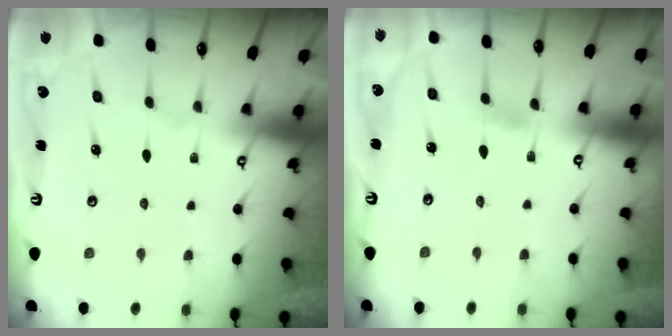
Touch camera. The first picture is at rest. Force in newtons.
{"total": 2.6, "press": 2.6, "slide": 0.3}